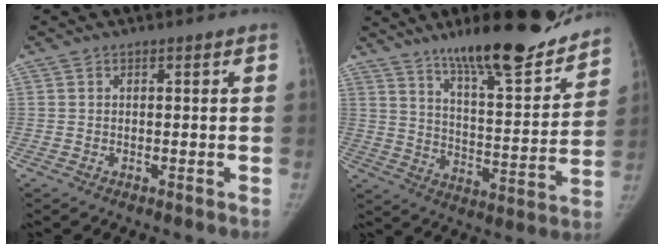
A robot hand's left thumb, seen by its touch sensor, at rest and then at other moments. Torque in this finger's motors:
{"motor_torque": [0.72, -0.44, 1.38, -1.40, 0.38]}